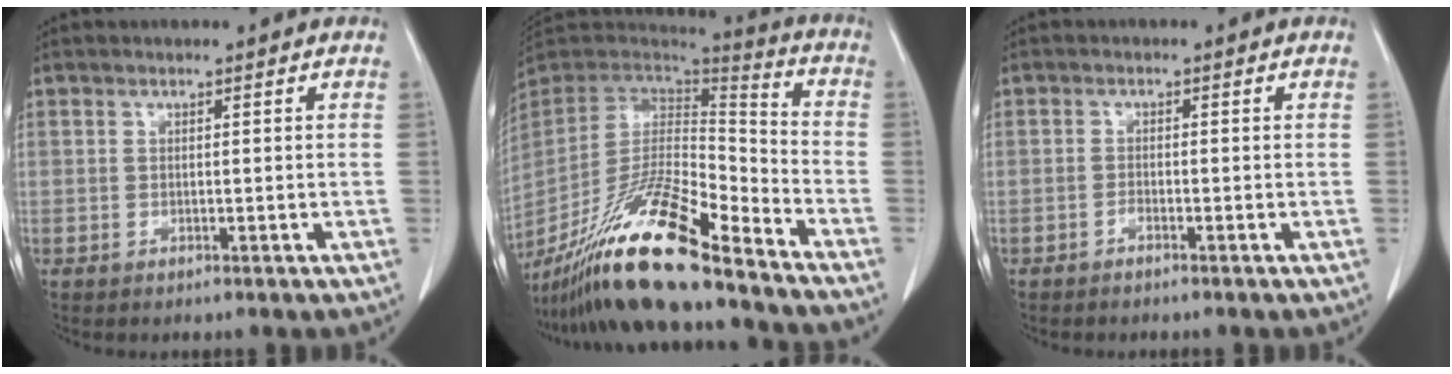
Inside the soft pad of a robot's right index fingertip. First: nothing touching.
{"total": 21.5, "force": [-16.3, 2.3, 13.9], "torque": [-0.274, -0.022, -0.301]}
{"total": 0.8, "force": [-0.8, 0.0, 0.3], "torque": [-0.004, 0.002, -0.014]}